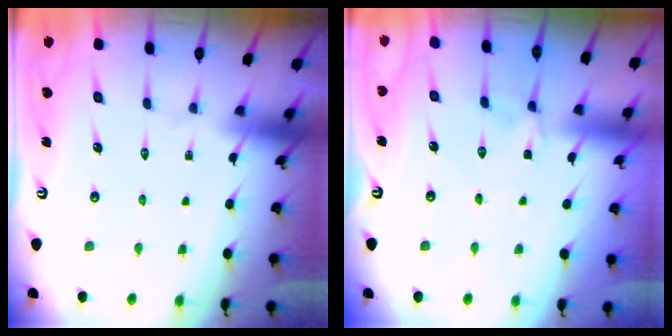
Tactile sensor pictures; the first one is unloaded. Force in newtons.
{"total": 1.9, "press": 1.9, "slide": 0.4}